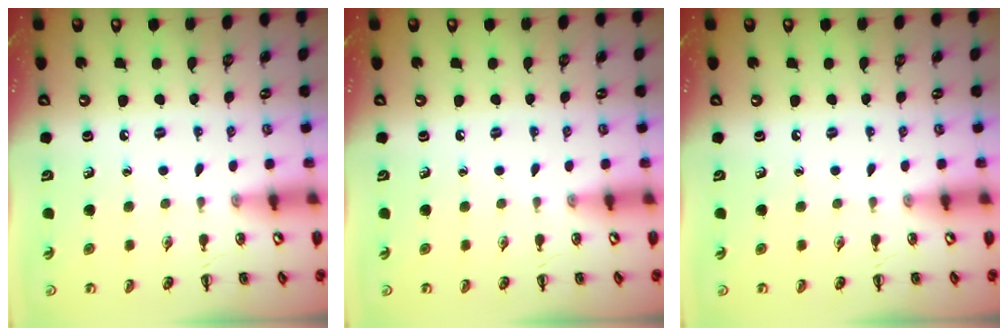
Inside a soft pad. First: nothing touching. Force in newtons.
{"total": 0.0}
{"total": 0.0}